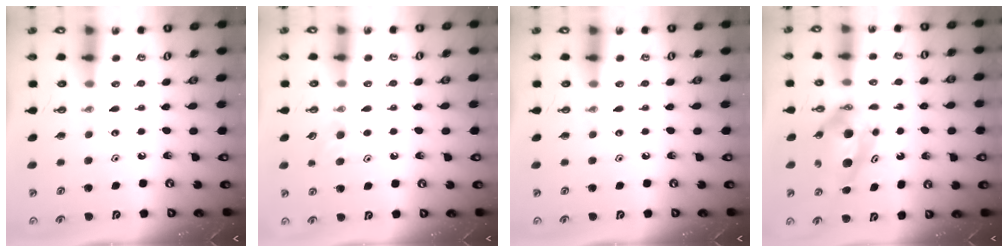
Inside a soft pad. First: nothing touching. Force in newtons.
{"total": 4.3, "press": 4.1, "slide": 1.3}
{"total": 0.0}
{"total": 6.8, "press": 6.8, "slide": 0.3}